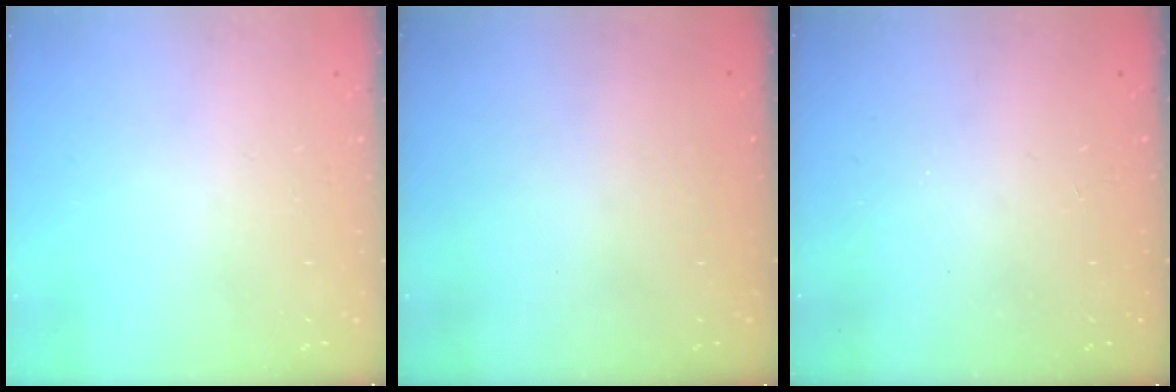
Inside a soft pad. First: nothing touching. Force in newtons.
{"total": 0.7, "press": 0.4, "slide": 0.5}
{"total": 0.0}